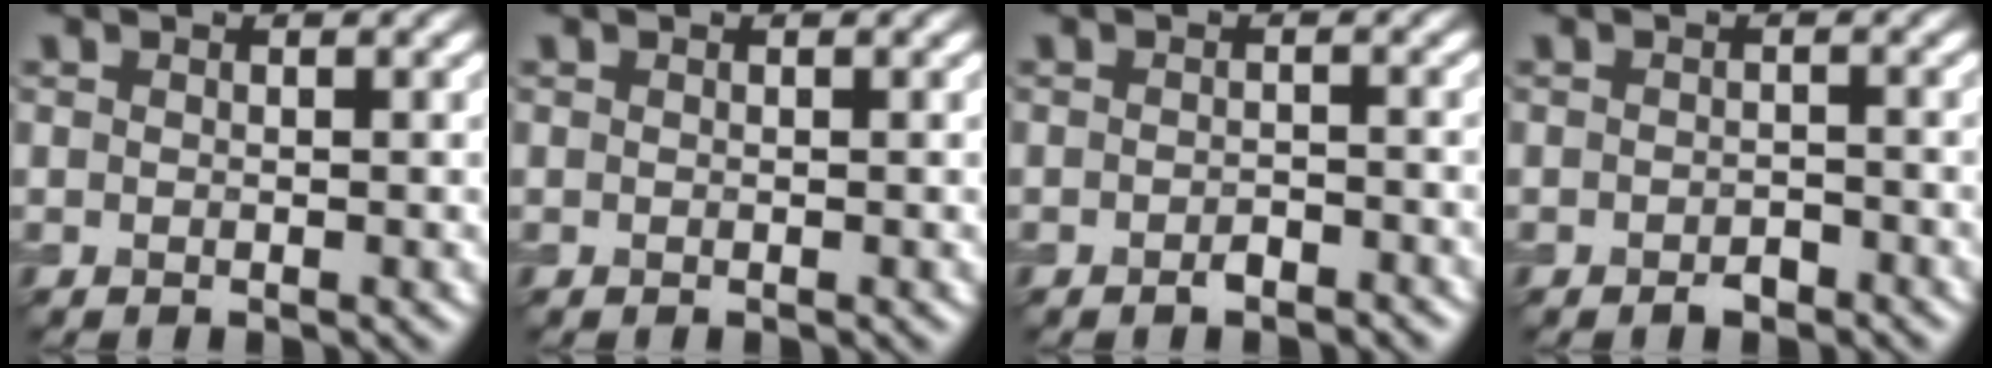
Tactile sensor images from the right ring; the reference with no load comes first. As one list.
[{"total": 0.0}, {"total": 1.3, "force": [-0.9, 0.5, 0.7], "torque": [-0.011, 0.001, -0.016]}, {"total": 1.3, "force": [-0.9, 0.6, 0.6], "torque": [-0.007, 0.001, -0.016]}]